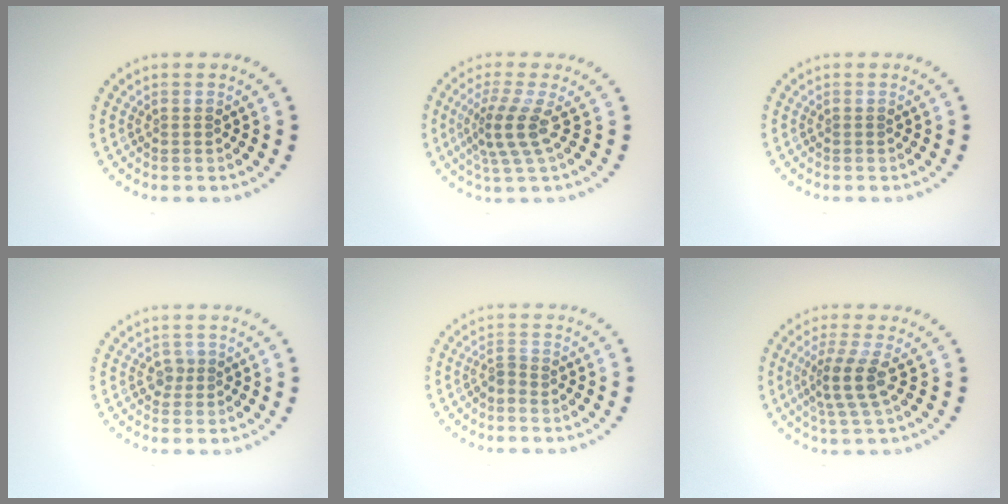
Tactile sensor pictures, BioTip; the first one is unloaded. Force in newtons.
{"total": 3.3, "press": 2.3, "slide": 2.4}
{"total": 0.0}
{"total": 1.2, "press": 1.0, "slide": 0.6}
{"total": 1.0, "press": 0.4, "slide": 0.9}
{"total": 3.2, "press": 2.3, "slide": 2.1}